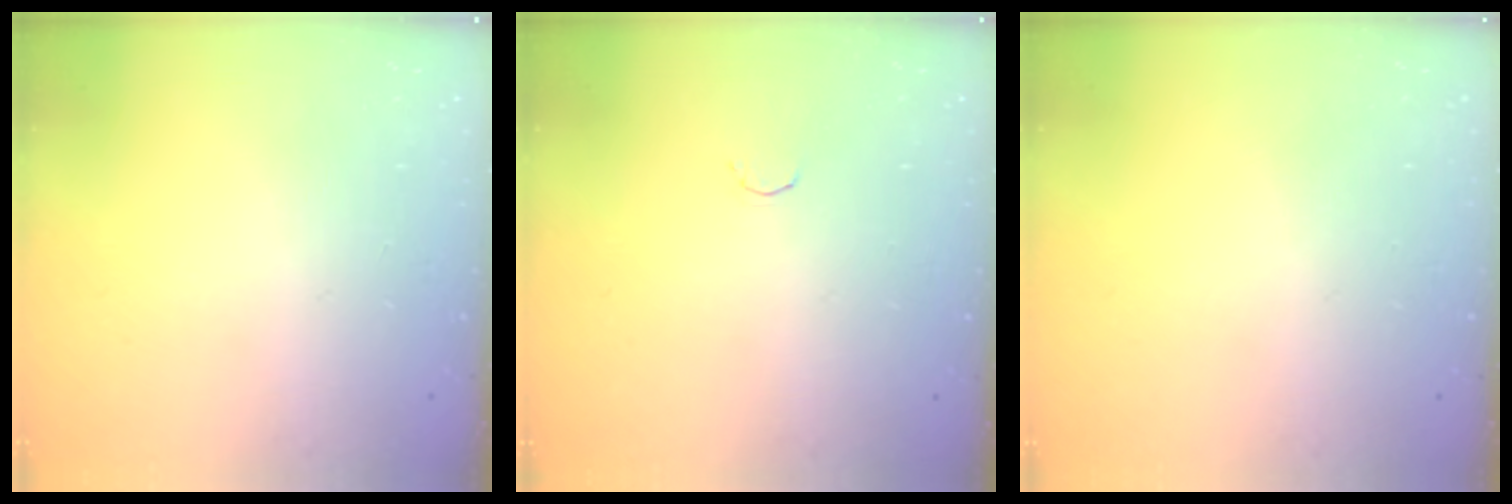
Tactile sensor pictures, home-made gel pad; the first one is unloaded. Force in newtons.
{"total": 1.8, "press": 1.7, "slide": 0.4}
{"total": 0.0}